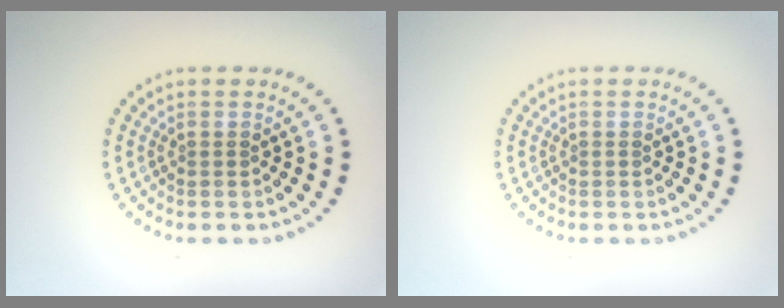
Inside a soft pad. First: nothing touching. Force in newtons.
{"total": 0.0}